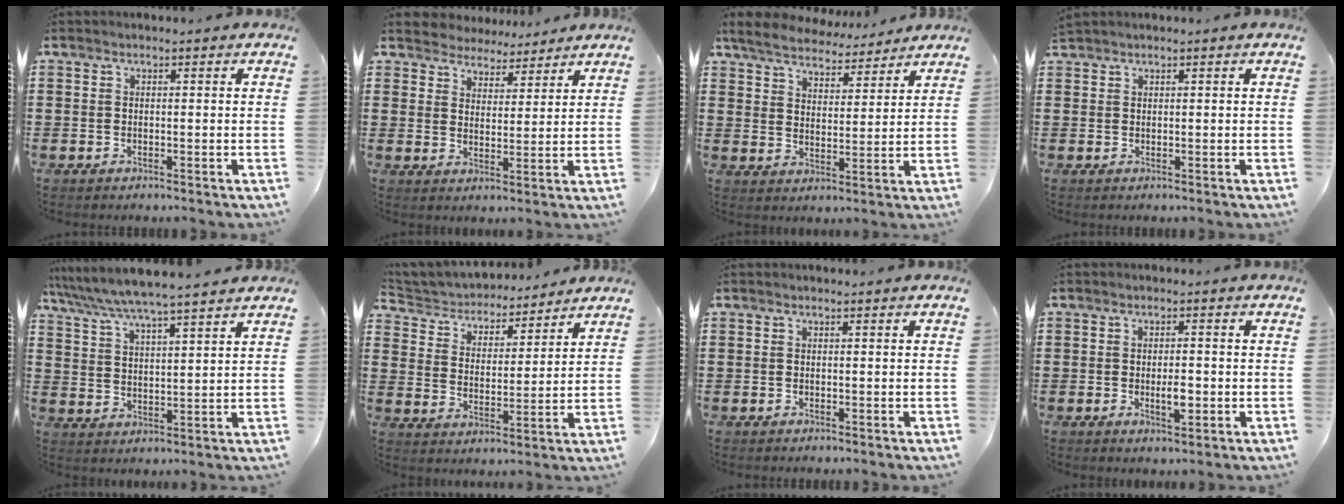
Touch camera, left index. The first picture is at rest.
{"total": 4.3, "force": [4.2, 1.1, -0.6], "torque": [-0.010, -0.016, 0.076]}
{"total": 5.5, "force": [5.3, 1.1, 0.9], "torque": [-0.045, -0.025, 0.092]}
{"total": 0.8, "force": [0.8, 0.1, 0.1], "torque": [-0.004, 0.000, 0.017]}
{"total": 5.7, "force": [5.3, -0.2, 2.0], "torque": [-0.061, -0.031, 0.091]}
{"total": 4.1, "force": [4.0, 1.0, -0.1], "torque": [-0.025, -0.028, 0.064]}
{"total": 0.0}
{"total": 3.0, "force": [-0.5, 1.2, 2.7], "torque": [-0.042, -0.001, -0.010]}